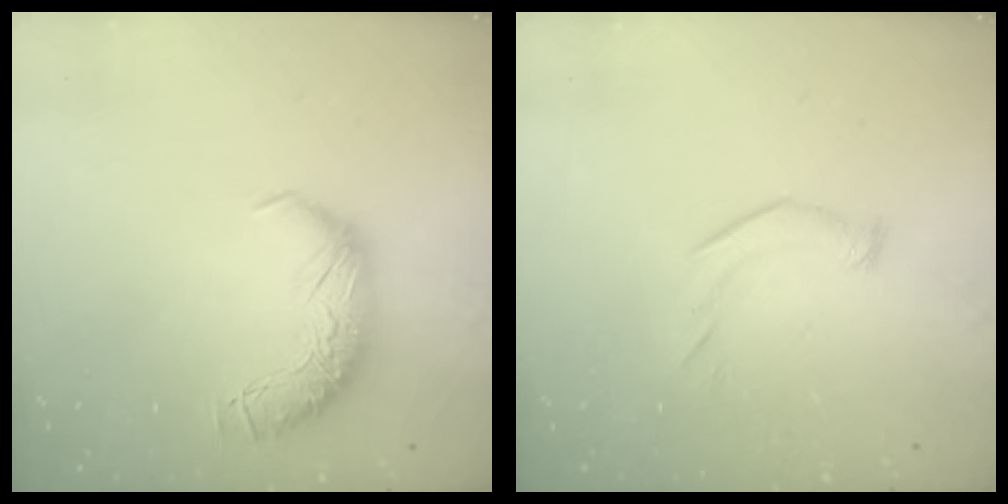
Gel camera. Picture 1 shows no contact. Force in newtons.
{"total": 5.1, "press": 4.9, "slide": 1.6}